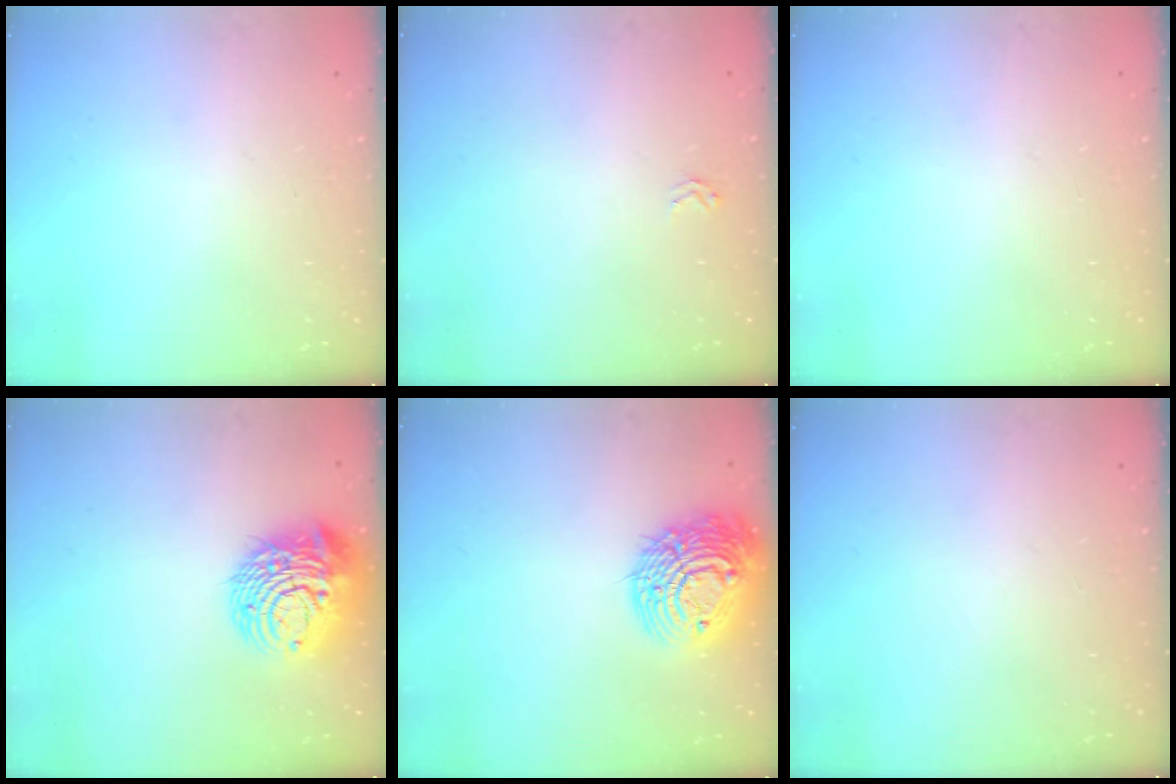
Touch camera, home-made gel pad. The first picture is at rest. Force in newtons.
{"total": 1.6, "press": 1.6, "slide": 0.2}
{"total": 0.0}
{"total": 14.8, "press": 14.7, "slide": 1.5}
{"total": 18.7, "press": 18.7, "slide": 1.3}
{"total": 0.0}